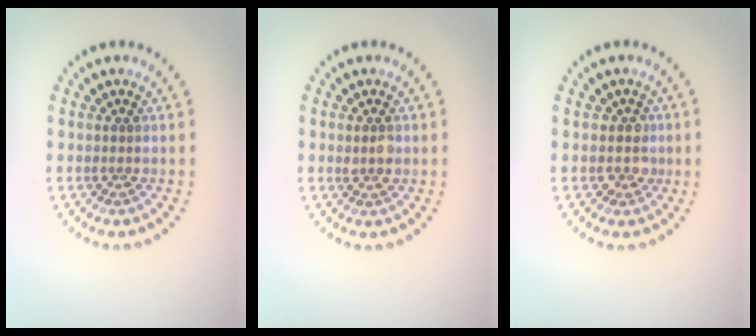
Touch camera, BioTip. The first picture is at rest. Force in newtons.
{"total": 1.3, "press": 1.3, "slide": 0.4}
{"total": 1.6, "press": 1.4, "slide": 0.7}